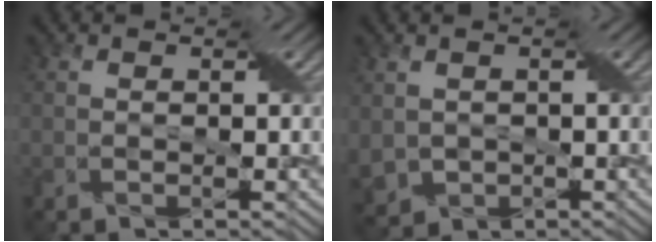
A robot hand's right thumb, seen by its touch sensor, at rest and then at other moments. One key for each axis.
{"total": 3.9, "fx": 0.0, "fy": 3.2, "fz": 2.2, "tx": -0.071, "ty": -0.014, "tz": -0.002}